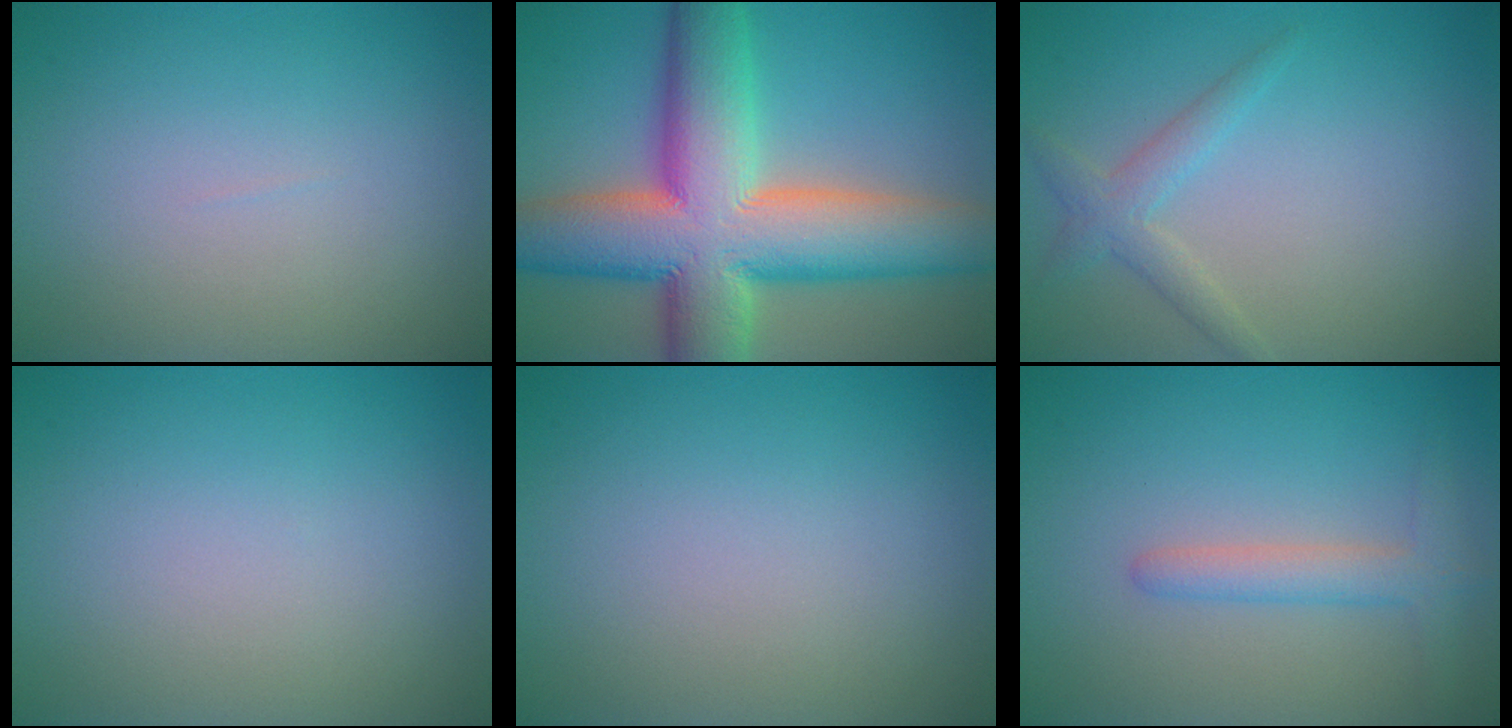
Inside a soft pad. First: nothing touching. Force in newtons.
{"total": 15.0, "press": 15.0, "slide": 0.8}
{"total": 2.2, "press": 2.1, "slide": 0.1}
{"total": 0.0}
{"total": 0.0}
{"total": 2.6, "press": 2.6, "slide": 0.1}